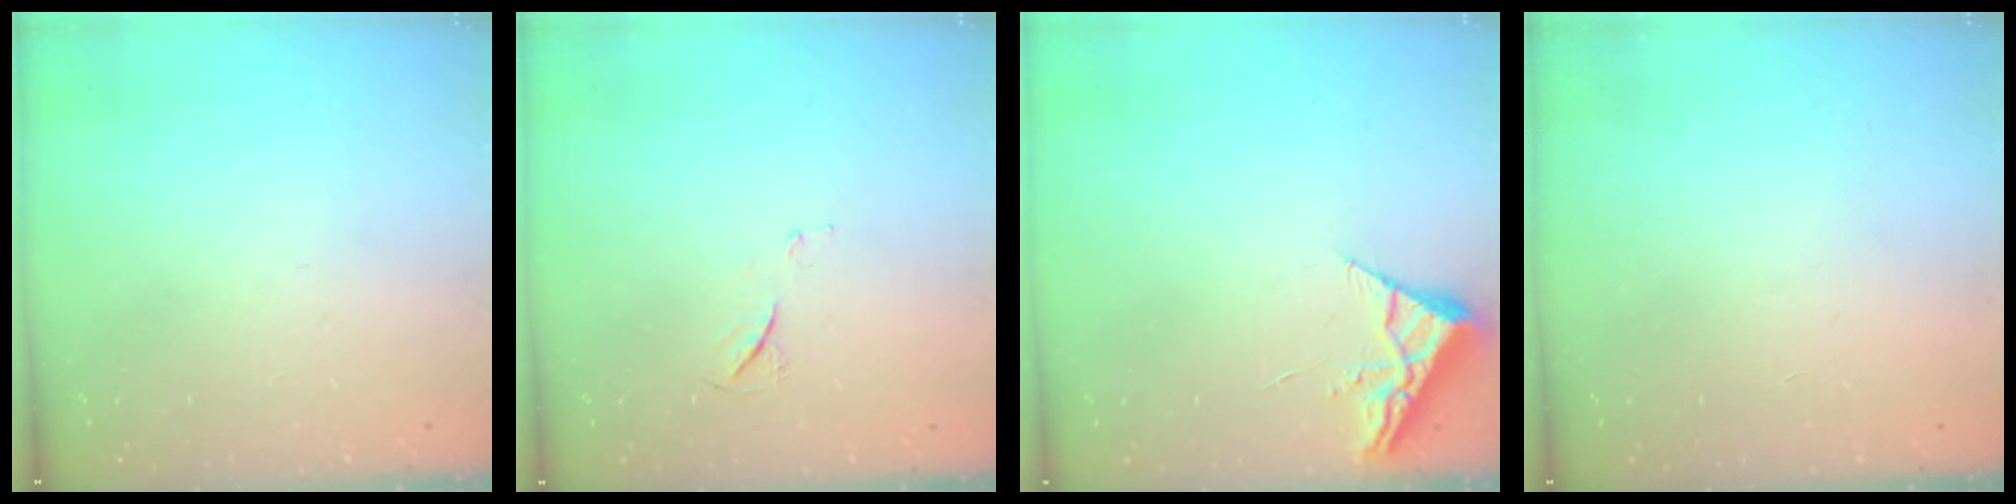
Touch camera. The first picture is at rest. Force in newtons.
{"total": 4.5, "press": 4.5, "slide": 0.6}
{"total": 3.9, "press": 3.9, "slide": 0.5}
{"total": 1.5, "press": 1.5, "slide": 0.1}